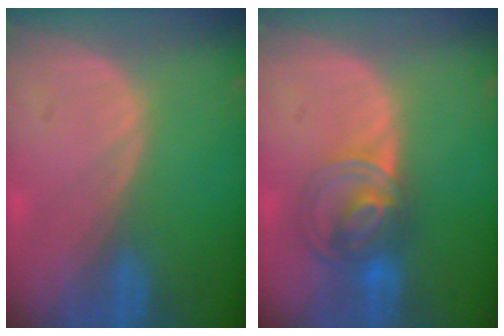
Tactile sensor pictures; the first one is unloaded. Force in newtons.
{"total": 7.5, "press": 6.2, "slide": 4.1}